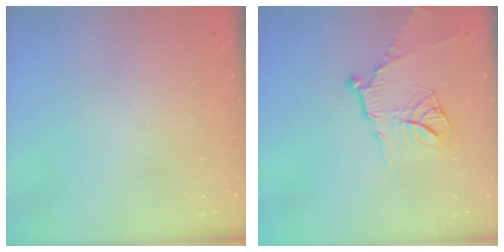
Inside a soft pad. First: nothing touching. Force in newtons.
{"total": 13.4, "press": 13.3, "slide": 1.2}